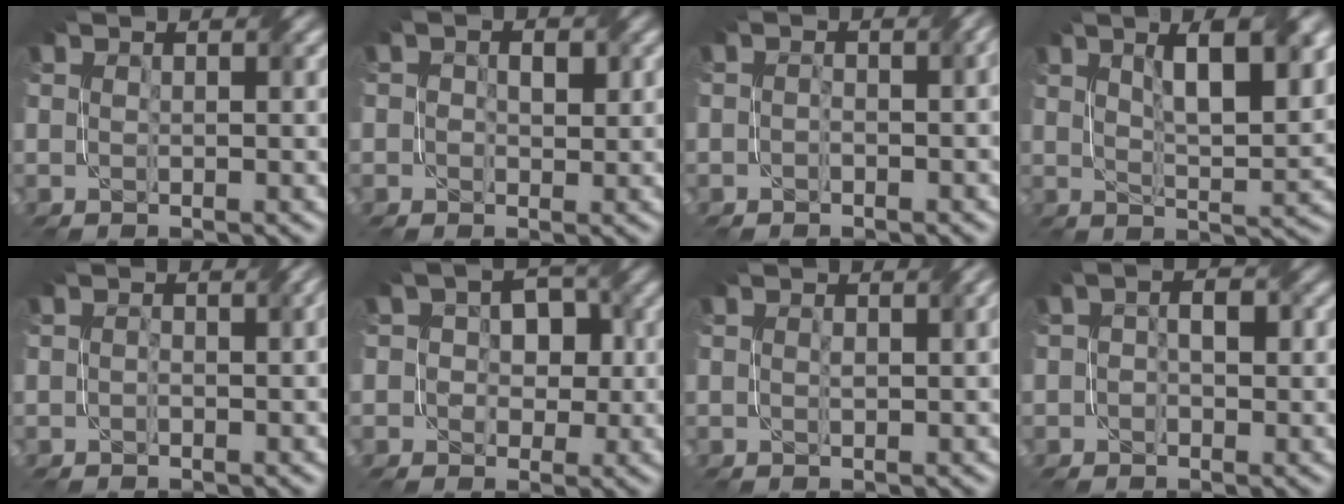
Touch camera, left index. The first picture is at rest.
{"total": 2.2, "force": [0.2, 1.7, 1.4], "torque": [-0.018, 0.001, 0.003]}
{"total": 3.1, "force": [-1.4, 1.5, 2.3], "torque": [-0.021, -0.003, -0.018]}
{"total": 7.5, "force": [3.0, 2.1, 6.5], "torque": [-0.093, 0.011, 0.046]}
{"total": 2.8, "force": [-1.2, 1.3, 2.1], "torque": [-0.022, -0.004, -0.015]}
{"total": 4.5, "force": [-0.1, 3.7, 2.6], "torque": [-0.012, 0.014, -0.020]}
{"total": 1.3, "force": [-0.1, 0.4, 1.3], "torque": [-0.018, 0.000, 0.000]}
{"total": 2.9, "force": [-0.4, 2.0, 2.0], "torque": [-0.018, 0.010, -0.009]}